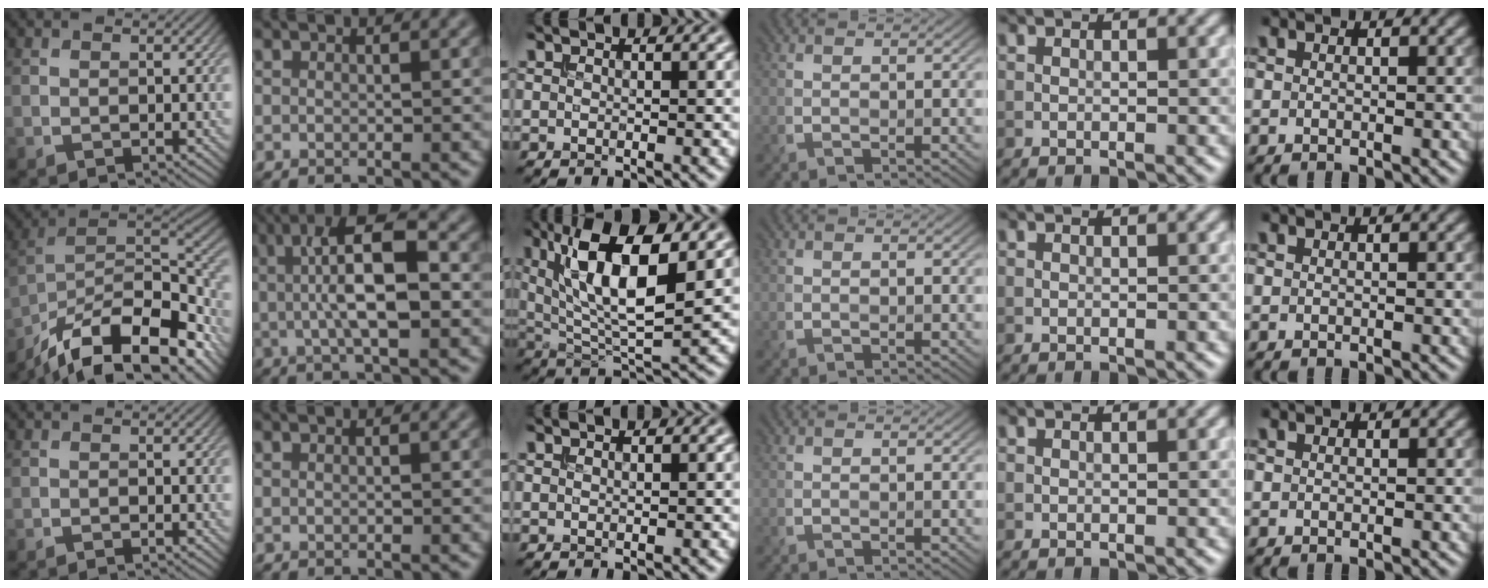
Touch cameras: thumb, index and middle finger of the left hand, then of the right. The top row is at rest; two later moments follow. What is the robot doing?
{"motion": "insert", "object": "bucket"}